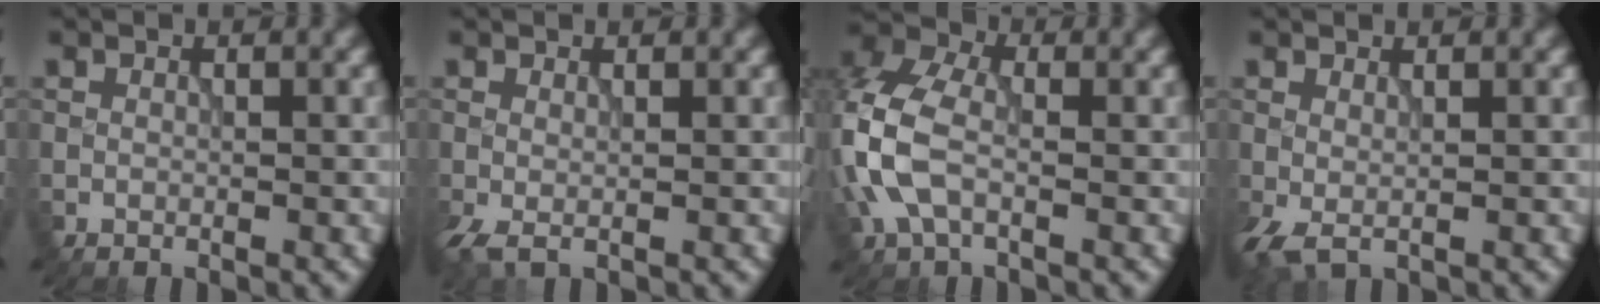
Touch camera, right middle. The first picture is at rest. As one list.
[{"total": 1.5, "force": [-0.3, 0.4, 1.5], "torque": [-0.038, -0.004, -0.009]}, {"total": 7.1, "force": [-1.3, 4.5, 5.3], "torque": [-0.142, 0.005, -0.040]}, {"total": 1.8, "force": [0.0, 0.6, 1.7], "torque": [-0.044, -0.003, -0.003]}]